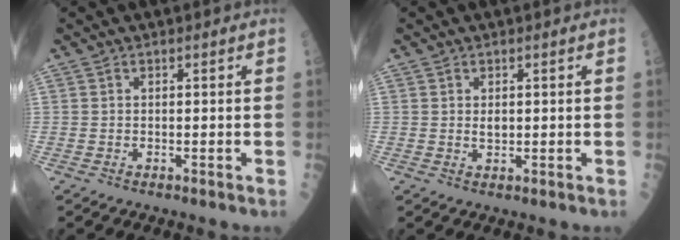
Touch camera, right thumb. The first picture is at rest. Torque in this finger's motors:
{"motor_torque": [0.19, 0.10, 0.21, 0.13, 0.00]}